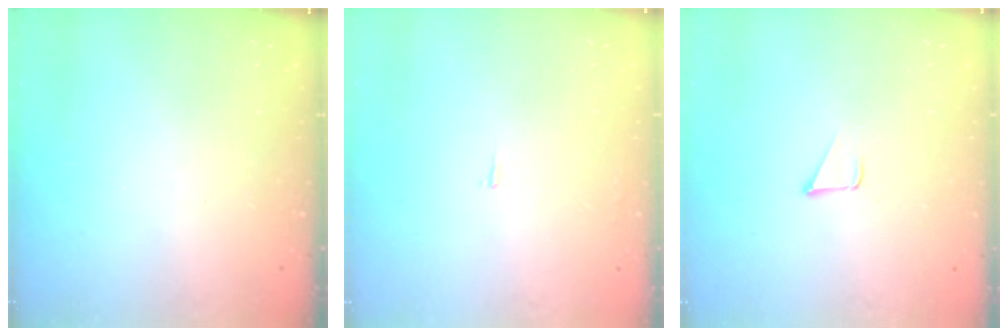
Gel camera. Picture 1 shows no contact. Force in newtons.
{"total": 2.3, "press": 2.3, "slide": 0.2}
{"total": 1.7, "press": 1.7, "slide": 0.1}